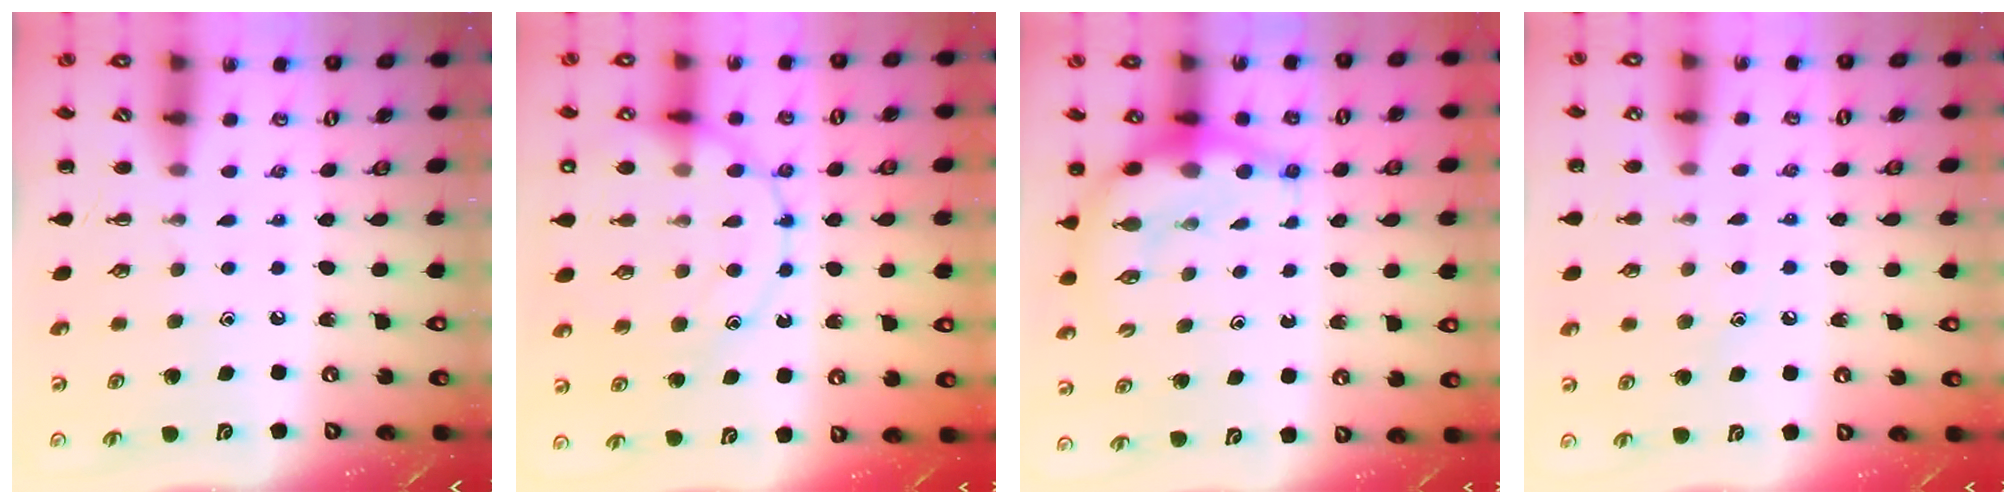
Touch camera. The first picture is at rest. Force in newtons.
{"total": 15.8, "press": 15.7, "slide": 1.8}
{"total": 9.3, "press": 9.0, "slide": 2.2}
{"total": 7.4, "press": 7.2, "slide": 1.8}